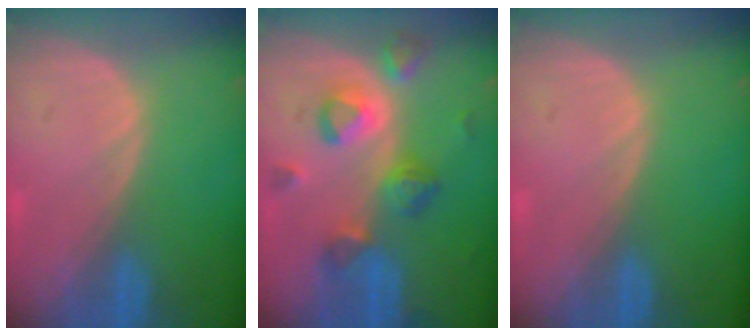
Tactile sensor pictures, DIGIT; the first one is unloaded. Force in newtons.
{"total": 7.8, "press": 7.5, "slide": 2.0}
{"total": 0.0}